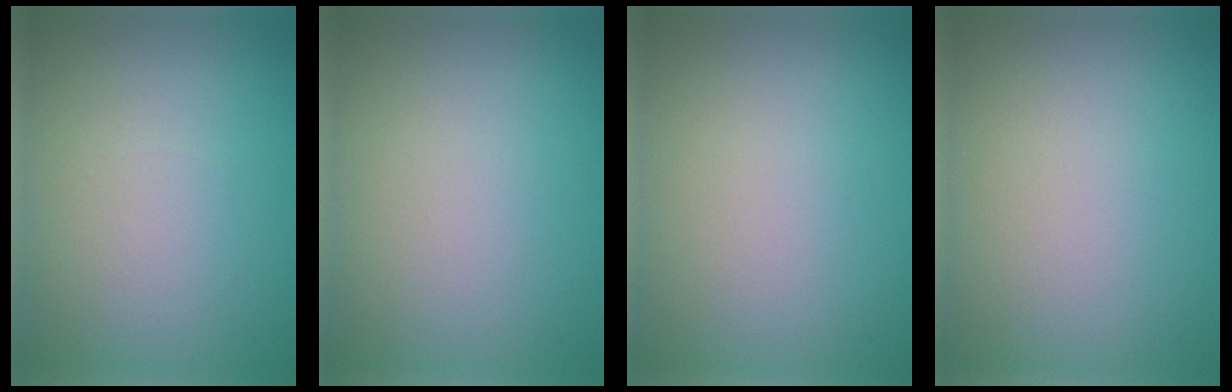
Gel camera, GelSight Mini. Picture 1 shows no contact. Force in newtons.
{"total": 0.0}
{"total": 0.0}
{"total": 0.0}